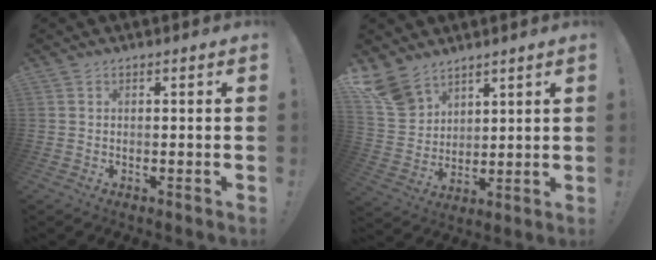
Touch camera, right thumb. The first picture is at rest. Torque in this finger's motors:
{"motor_torque": [0.28, 1.18, 0.40, 0.63, 0.01]}